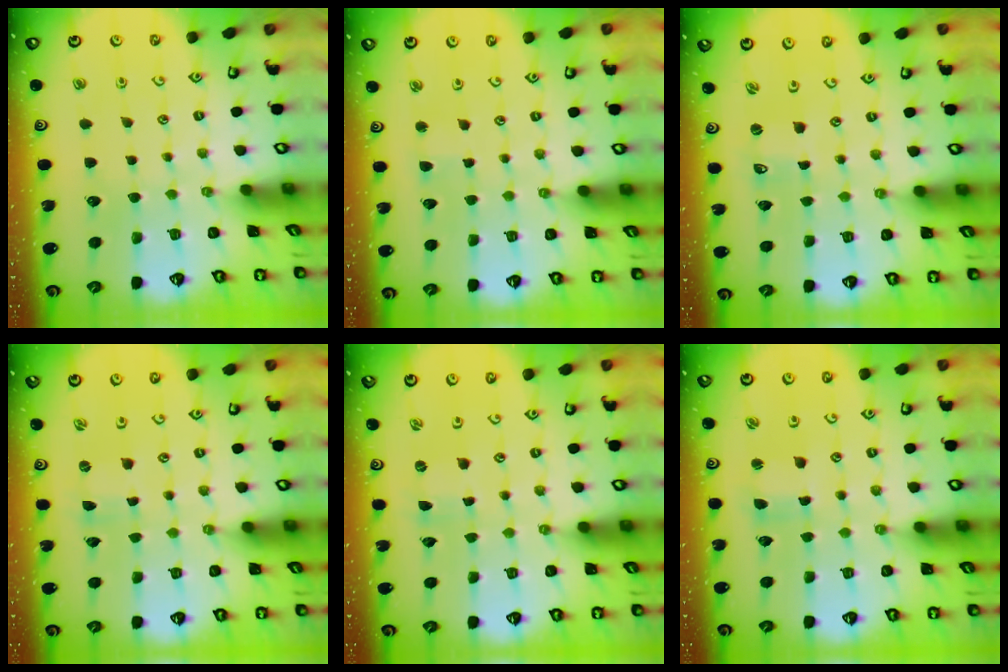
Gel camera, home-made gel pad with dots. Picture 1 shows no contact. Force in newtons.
{"total": 2.4, "press": 2.4, "slide": 0.5}
{"total": 0.7, "press": 0.7, "slide": 0.0}
{"total": 0.0}
{"total": 0.0}
{"total": 2.2, "press": 2.2, "slide": 0.3}